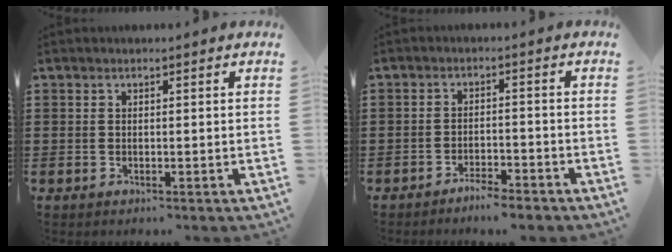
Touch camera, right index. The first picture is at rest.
{"total": 2.9, "force": [-2.9, 0.2, 0.7], "torque": [-0.016, 0.005, -0.058]}